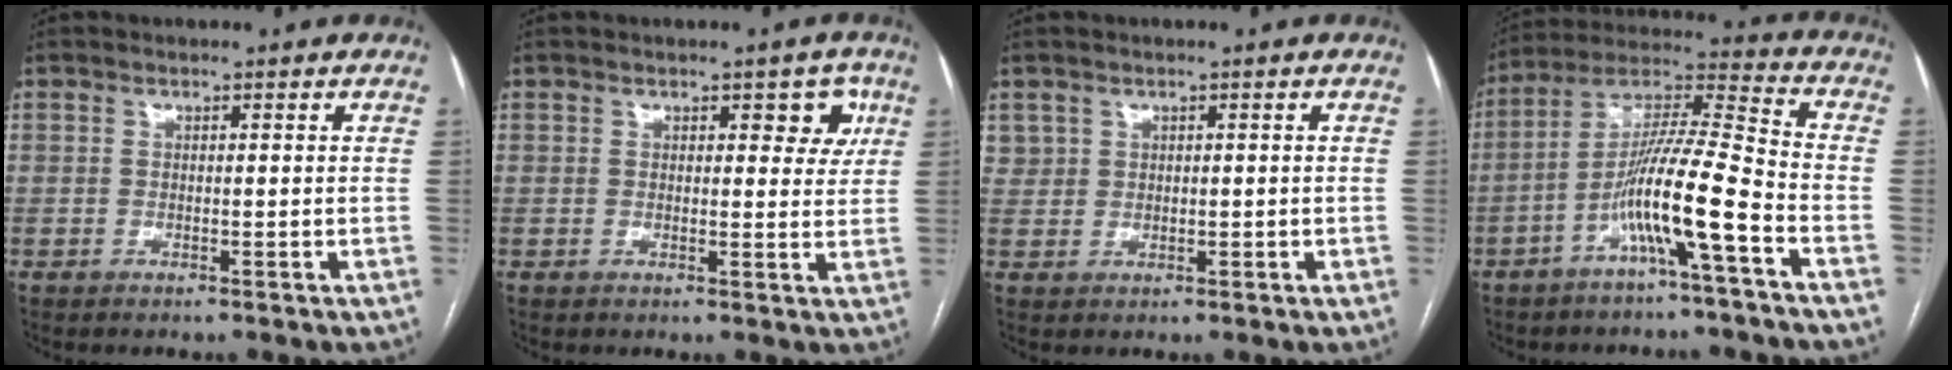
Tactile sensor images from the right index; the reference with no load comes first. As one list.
[{"total": 4.2, "force": [1.9, 2.2, 3.1], "torque": [-0.022, 0.005, 0.017]}, {"total": 2.1, "force": [1.0, 1.9, 0.0], "torque": [0.011, 0.007, 0.015]}, {"total": 12.3, "force": [-5.4, -0.4, 11.0], "torque": [-0.211, 0.013, -0.102]}]